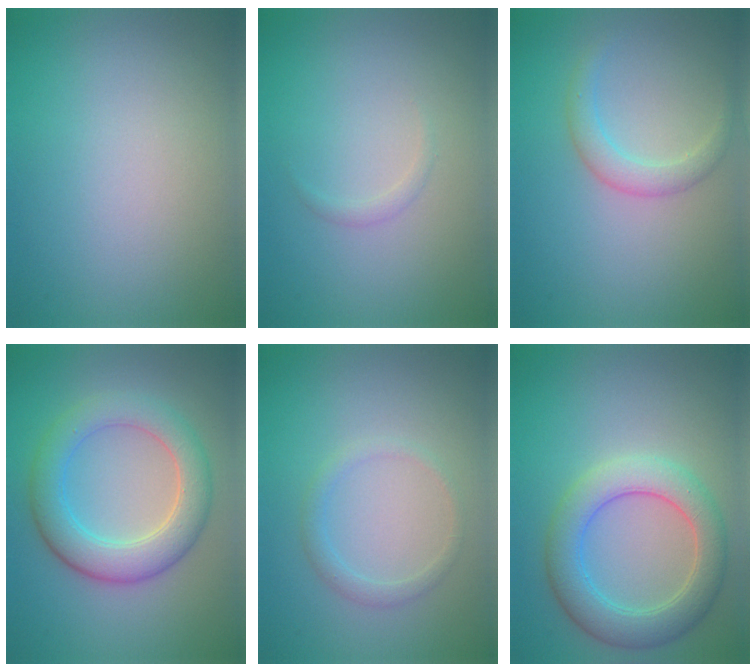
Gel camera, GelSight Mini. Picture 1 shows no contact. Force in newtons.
{"total": 0.6, "press": 0.6, "slide": 0.0}
{"total": 2.0, "press": 2.0, "slide": 0.2}
{"total": 5.6, "press": 5.6, "slide": 0.4}
{"total": 1.4, "press": 1.4, "slide": 0.2}
{"total": 5.3, "press": 5.3, "slide": 0.2}